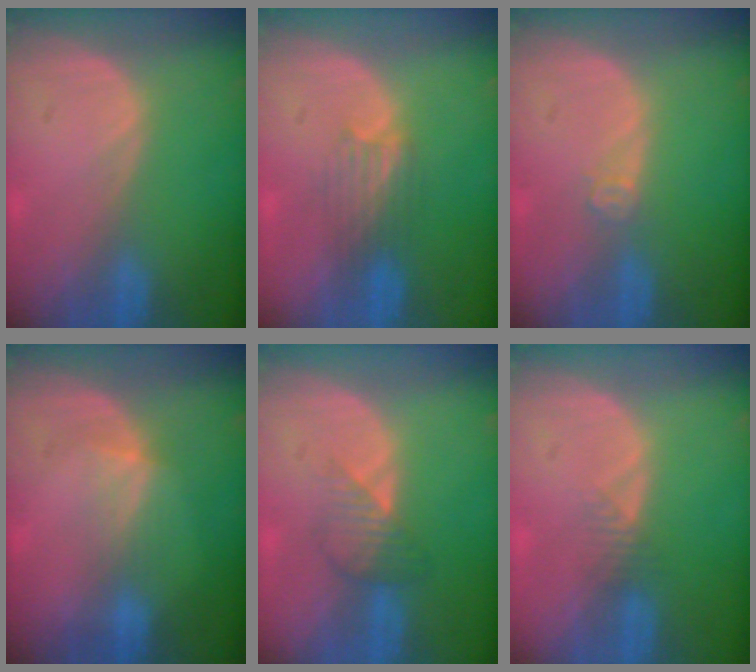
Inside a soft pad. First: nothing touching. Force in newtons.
{"total": 3.3, "press": 3.2, "slide": 0.6}
{"total": 1.7, "press": 1.4, "slide": 1.0}
{"total": 2.7, "press": 2.4, "slide": 1.2}
{"total": 3.3, "press": 3.1, "slide": 1.0}
{"total": 1.6, "press": 1.4, "slide": 0.9}